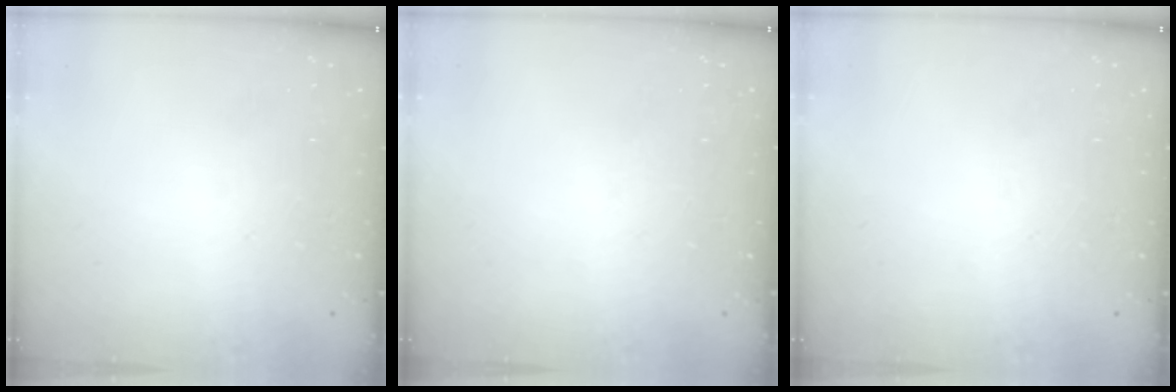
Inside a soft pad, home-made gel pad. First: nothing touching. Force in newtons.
{"total": 0.0}
{"total": 0.0}